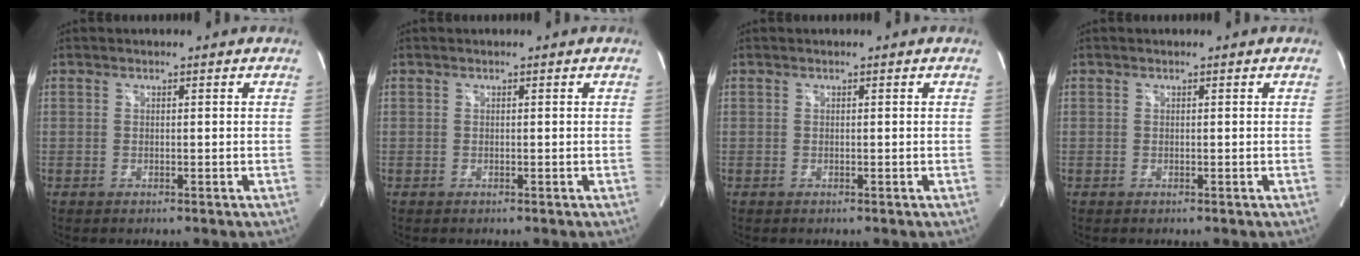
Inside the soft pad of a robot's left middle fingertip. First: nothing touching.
{"total": 0.0}
{"total": 0.0}
{"total": 0.0}